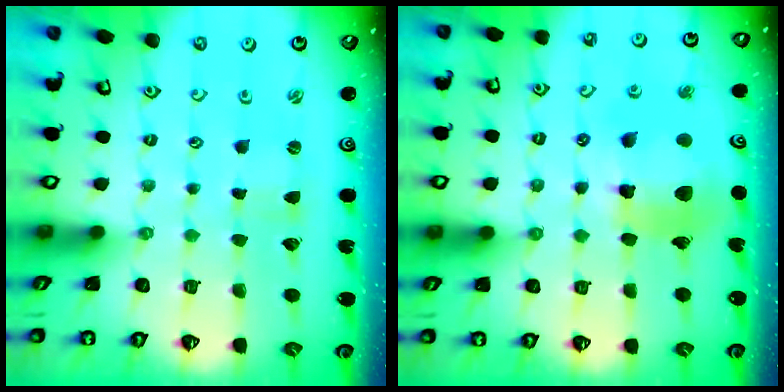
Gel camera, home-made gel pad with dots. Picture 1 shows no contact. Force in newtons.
{"total": 16.1, "press": 16.0, "slide": 1.8}